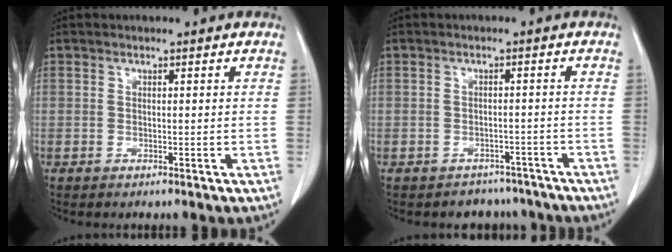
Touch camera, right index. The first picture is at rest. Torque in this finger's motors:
{"motor_torque": [-1.65, -0.49, -0.52, -0.21]}